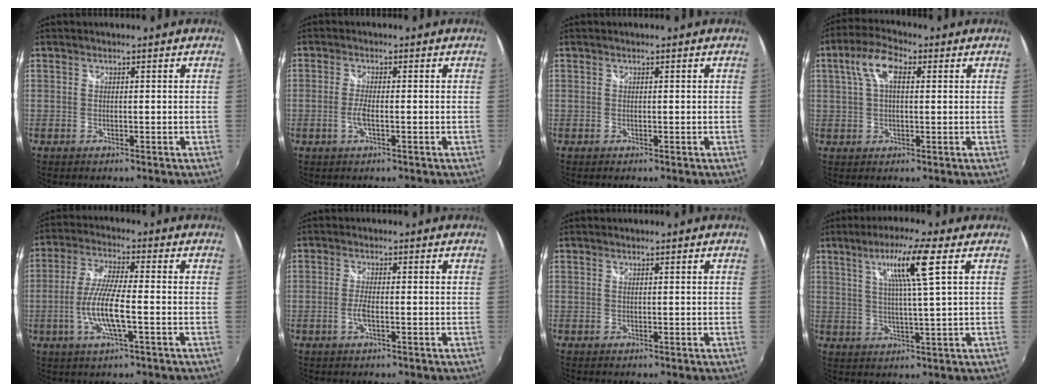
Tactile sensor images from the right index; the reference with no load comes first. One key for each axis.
{"total": 2.7, "fx": -0.9, "fy": 0.3, "fz": 2.5, "tx": -0.055, "ty": -0.003, "tz": -0.018}
{"total": 0.0}
{"total": 7.3, "fx": 2.1, "fy": 3.4, "fz": 6.2, "tx": -0.122, "ty": 0.021, "tz": 0.038}
{"total": 9.4, "fx": -2.5, "fy": 1.3, "fz": 8.9, "tx": -0.184, "ty": -0.007, "tz": -0.050}
{"total": 2.7, "fx": -0.9, "fy": 0.4, "fz": 2.5, "tx": -0.054, "ty": -0.003, "tz": -0.018}
{"total": 0.0}
{"total": 9.1, "fx": 3.8, "fy": -0.7, "fz": 8.2, "tx": -0.141, "ty": 0.007, "tz": 0.067}